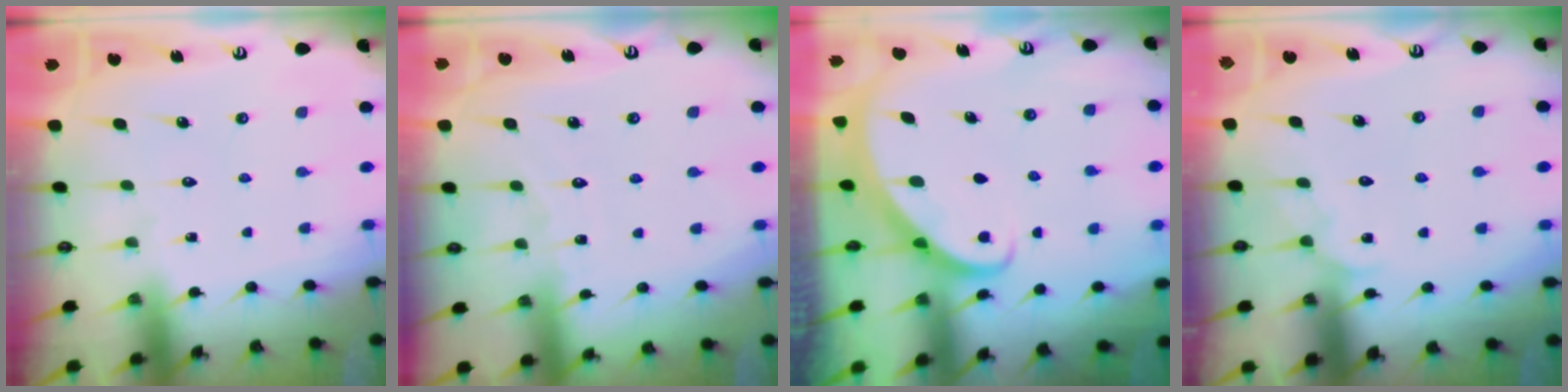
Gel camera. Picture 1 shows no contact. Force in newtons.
{"total": 4.1, "press": 4.1, "slide": 0.5}
{"total": 2.7, "press": 2.7, "slide": 0.2}
{"total": 3.0, "press": 3.0, "slide": 0.3}